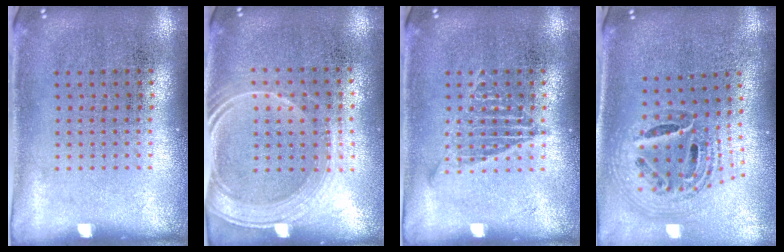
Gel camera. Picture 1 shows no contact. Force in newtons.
{"total": 1.6, "press": 1.4, "slide": 0.8}
{"total": 1.4, "press": 1.4, "slide": 0.2}
{"total": 1.6, "press": 1.4, "slide": 0.8}